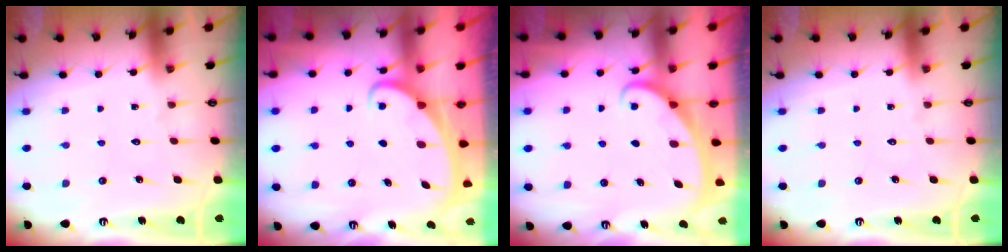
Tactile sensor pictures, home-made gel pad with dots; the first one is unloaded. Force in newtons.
{"total": 2.4, "press": 2.4, "slide": 0.3}
{"total": 2.2, "press": 2.2, "slide": 0.3}
{"total": 0.0}